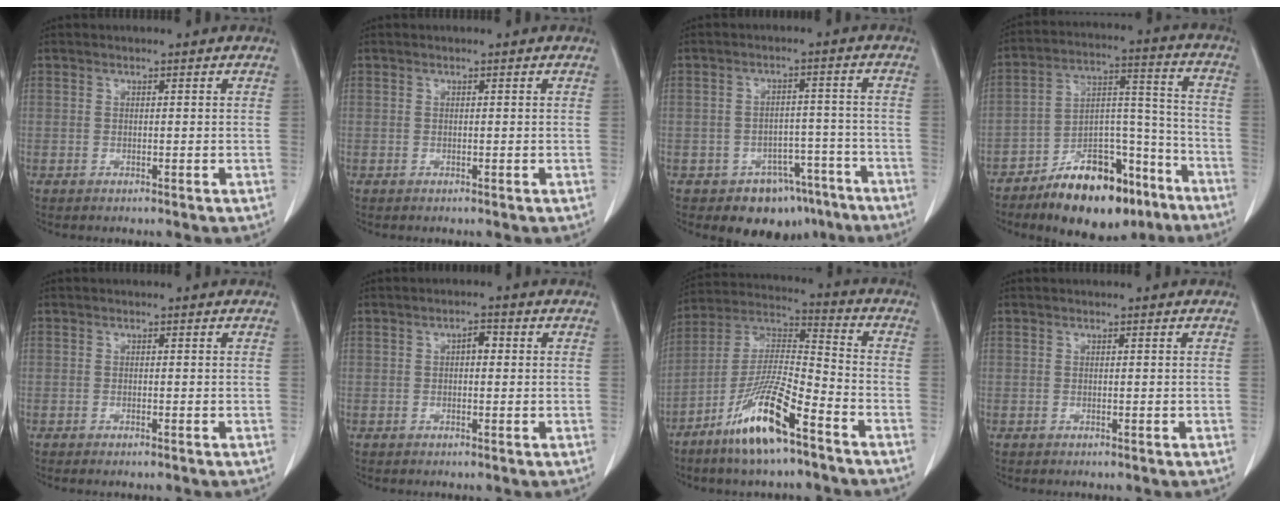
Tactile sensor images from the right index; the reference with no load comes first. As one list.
[{"total": 0.0}, {"total": 8.0, "force": [-5.6, 5.4, 1.9], "torque": [0.001, 0.030, -0.070]}, {"total": 17.0, "force": [-11.9, 7.1, 9.8], "torque": [-0.144, 0.040, -0.188]}, {"total": 0.7, "force": [-0.5, 0.0, 0.4], "torque": [-0.012, -0.002, -0.008]}, {"total": 1.8, "force": [0.2, 0.9, 1.6], "torque": [-0.021, 0.008, 0.001]}, {"total": 14.7, "force": [-8.8, 1.9, 11.6], "torque": [-0.235, -0.019, -0.167]}, {"total": 0.0}]